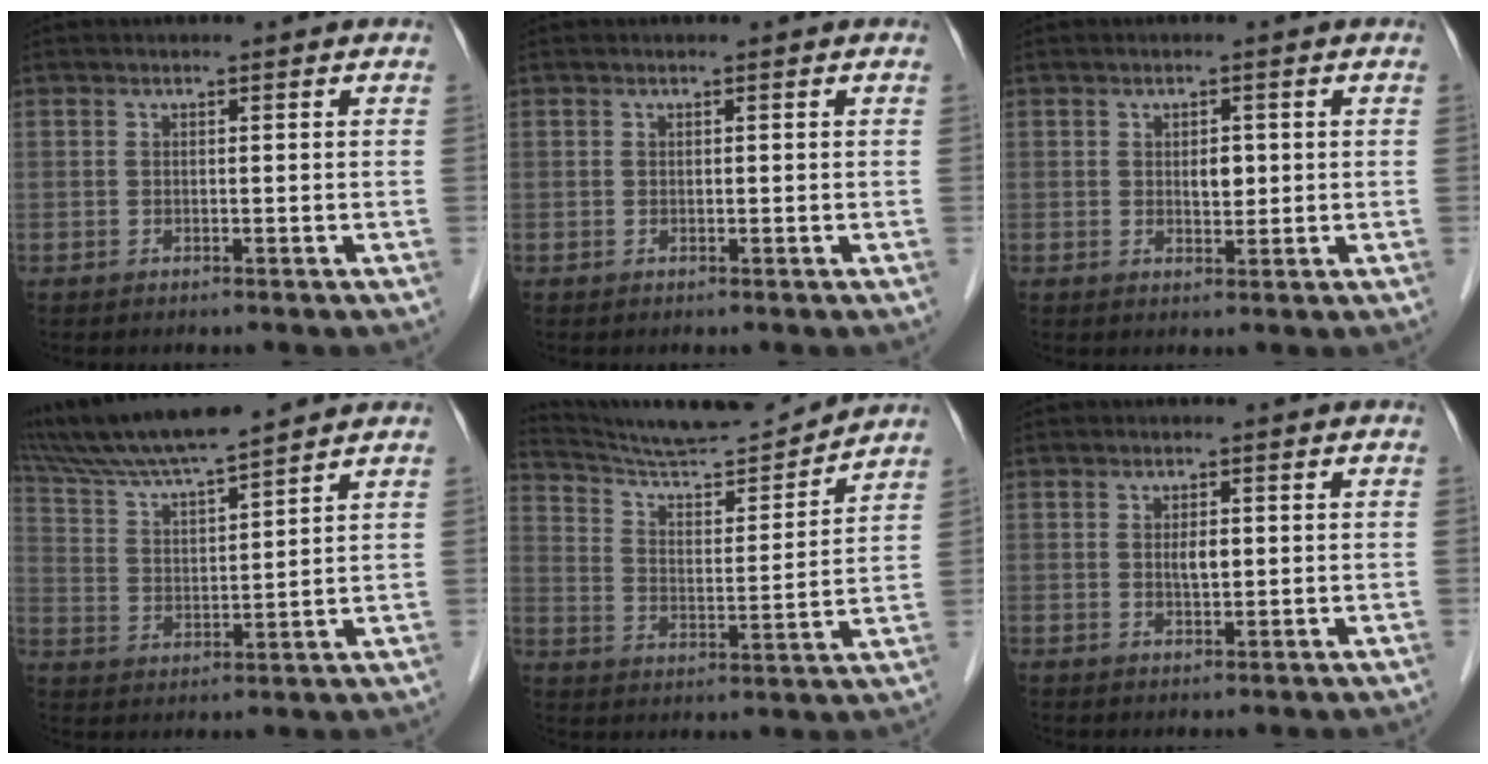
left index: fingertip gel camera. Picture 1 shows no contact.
{"total": 0.0}
{"total": 2.2, "force": [0.4, 1.3, 1.8], "torque": [-0.029, -0.001, 0.007]}
{"total": 12.6, "force": [11.3, 0.0, 5.6], "torque": [-0.111, 0.021, 0.208]}
{"total": 15.2, "force": [14.7, -0.1, 3.9], "torque": [-0.076, -0.004, 0.239]}
{"total": 2.0, "force": [0.3, 0.7, 1.8], "torque": [-0.034, -0.001, 0.006]}